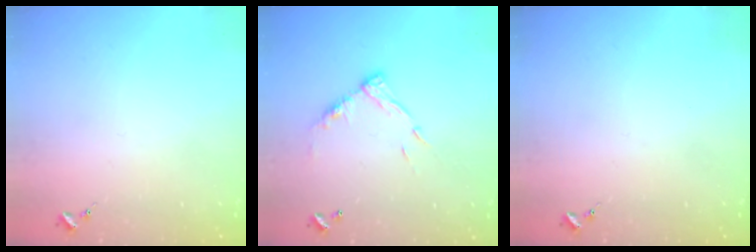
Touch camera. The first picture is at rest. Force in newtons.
{"total": 10.9, "press": 10.9, "slide": 0.8}
{"total": 0.0}